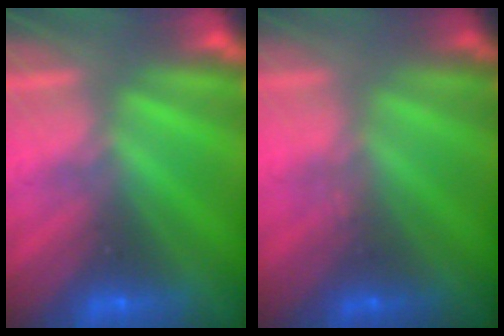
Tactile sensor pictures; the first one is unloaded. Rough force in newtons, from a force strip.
{"total": 1.8}